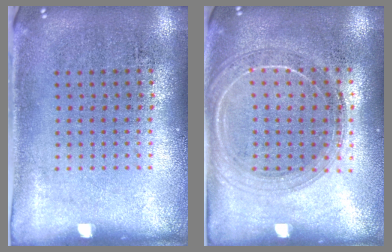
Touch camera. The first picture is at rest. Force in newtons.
{"total": 1.7, "press": 1.6, "slide": 0.5}